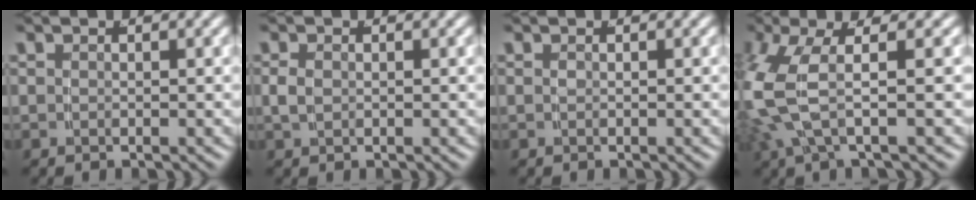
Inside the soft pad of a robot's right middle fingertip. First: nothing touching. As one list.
[{"total": 0.8, "force": [0.0, 0.4, 0.7], "torque": [-0.021, -0.005, 0.008]}, {"total": 0.5, "force": [-0.1, -0.5, 0.1], "torque": [-0.006, -0.005, 0.004]}, {"total": 7.1, "force": [0.5, 3.8, 6.0], "torque": [-0.150, -0.003, 0.007]}]